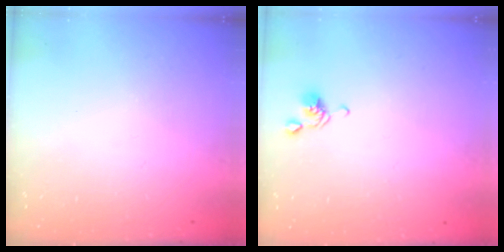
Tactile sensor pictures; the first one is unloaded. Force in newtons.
{"total": 2.6, "press": 2.6, "slide": 0.5}